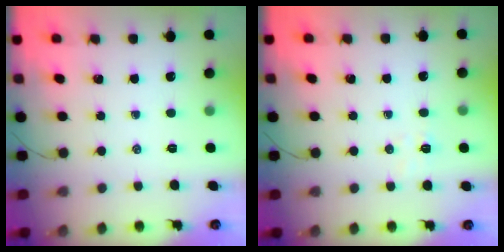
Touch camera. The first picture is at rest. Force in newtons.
{"total": 4.4, "press": 4.2, "slide": 1.0}